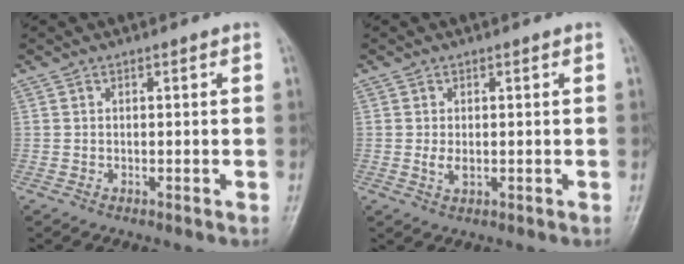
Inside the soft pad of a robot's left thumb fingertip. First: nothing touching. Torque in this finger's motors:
{"motor_torque": [0.03, 0.04, 0.36, -0.06, 0.07]}